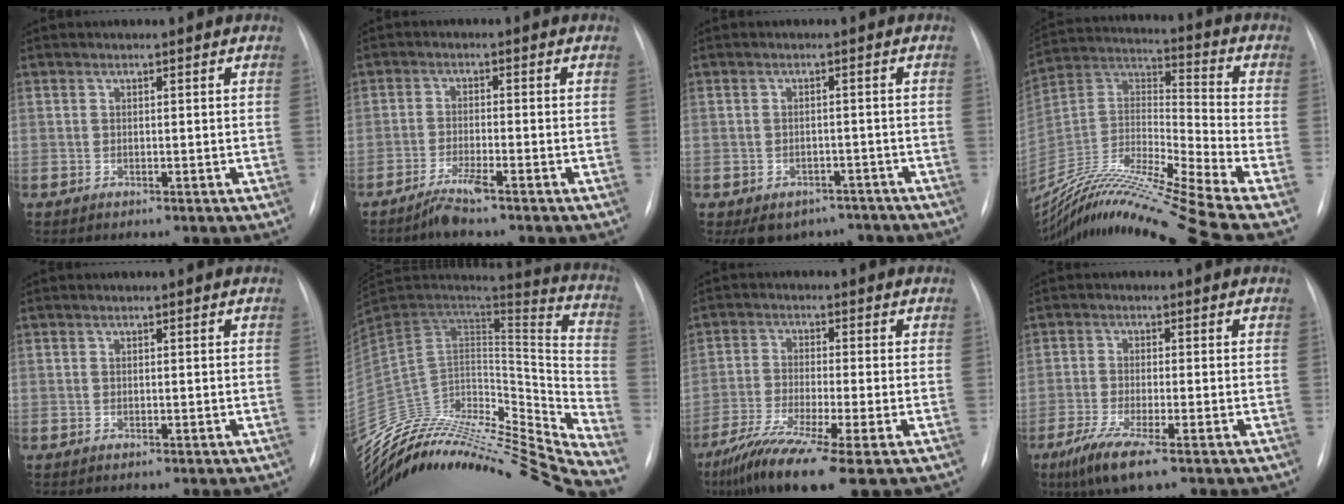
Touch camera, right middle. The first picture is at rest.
{"total": 3.4, "force": [-2.7, -0.2, 2.0], "torque": [-0.048, -0.007, -0.055]}
{"total": 7.7, "force": [-5.9, 4.7, 1.2], "torque": [-0.010, 0.014, -0.071]}
{"total": 23.0, "force": [-19.3, -2.8, 12.1], "torque": [-0.260, -0.007, -0.353]}
{"total": 0.0}
{"total": 34.9, "force": [-32.2, 4.2, 13.0], "torque": [-0.172, -0.009, -0.484]}
{"total": 11.0, "force": [-6.9, -0.3, 8.6], "torque": [-0.157, -0.032, -0.120]}
{"total": 6.3, "force": [-3.9, 0.3, 5.0], "torque": [-0.104, -0.022, -0.073]}